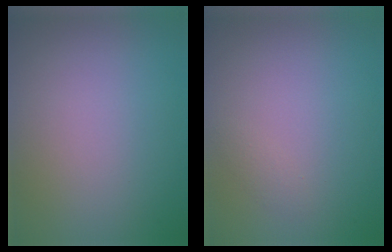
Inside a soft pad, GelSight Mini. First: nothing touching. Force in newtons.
{"total": 0.6, "press": 0.6, "slide": 0.1}